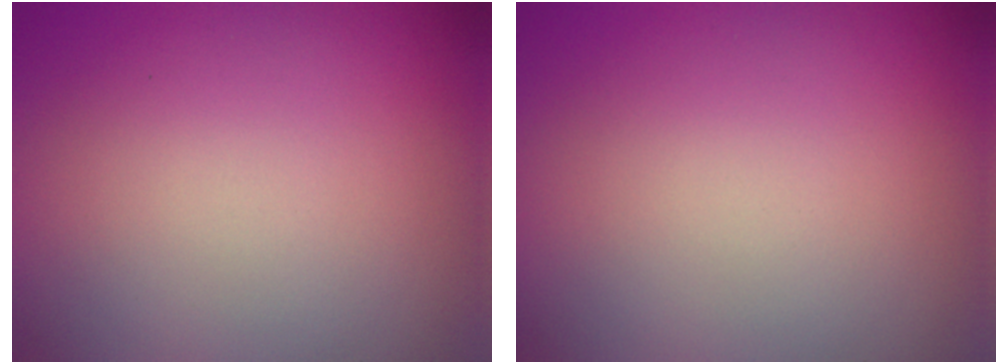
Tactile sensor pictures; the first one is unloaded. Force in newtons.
{"total": 0.0}